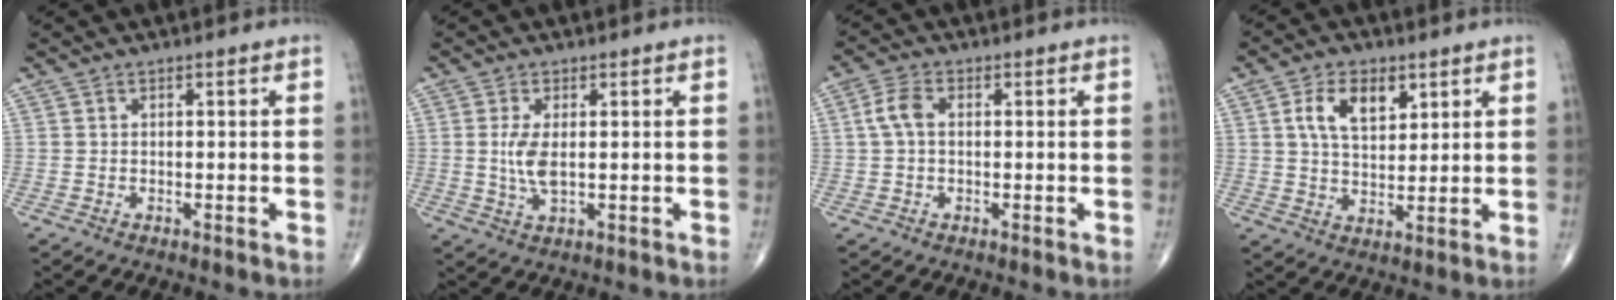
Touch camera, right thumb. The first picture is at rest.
{"total": 4.6, "force": [0.3, 1.8, 4.2], "torque": [-0.094, -0.010, 0.011]}
{"total": 4.1, "force": [0.4, 2.5, 3.3], "torque": [-0.072, 0.012, 0.005]}
{"total": 8.4, "force": [3.4, 4.7, 6.0], "torque": [-0.092, -0.013, 0.063]}